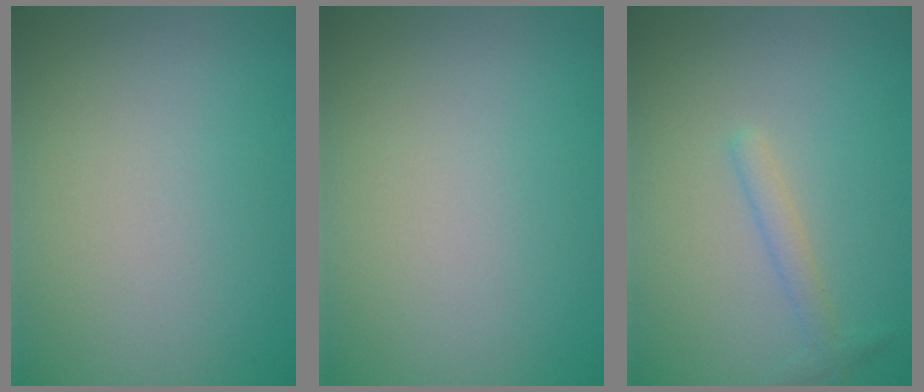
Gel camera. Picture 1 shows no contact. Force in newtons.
{"total": 0.0}
{"total": 1.5, "press": 1.5, "slide": 0.1}